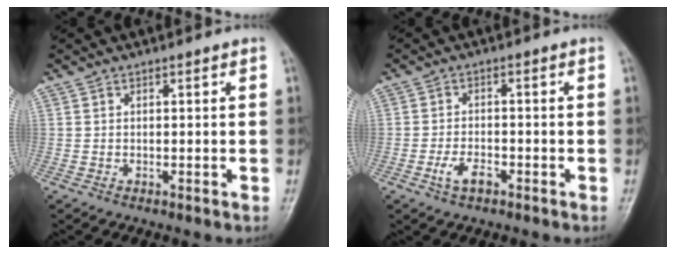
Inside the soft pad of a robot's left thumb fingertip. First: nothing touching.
{"total": 3.7, "force": [-1.9, 1.9, 2.6], "torque": [-0.050, 0.012, -0.035]}